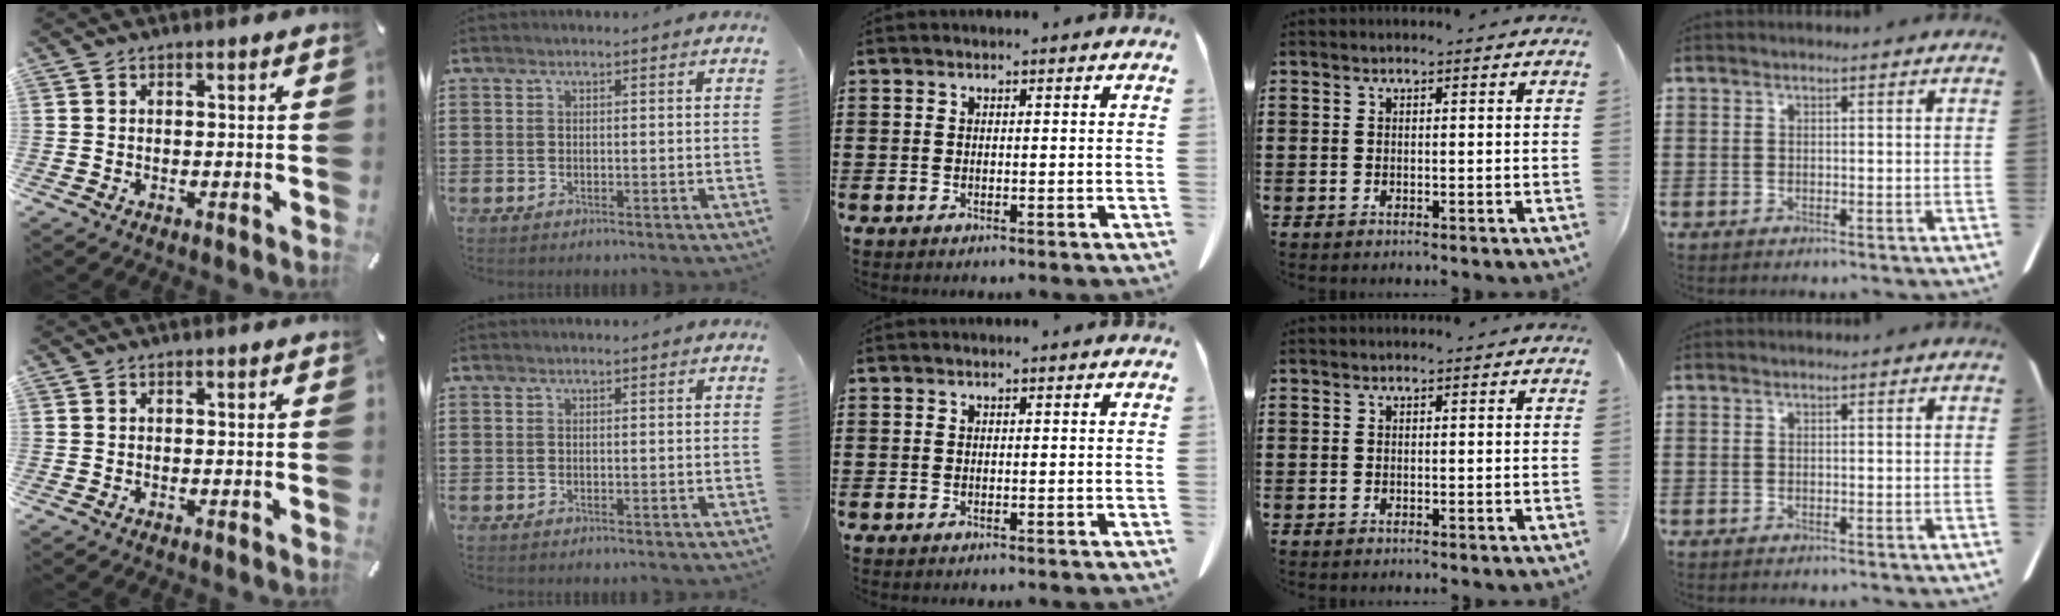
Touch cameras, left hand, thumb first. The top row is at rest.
{}